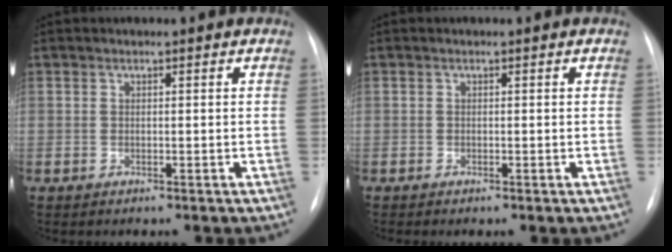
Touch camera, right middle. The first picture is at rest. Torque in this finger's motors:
{"motor_torque": [0.40, -0.57, 0.03, 0.00]}